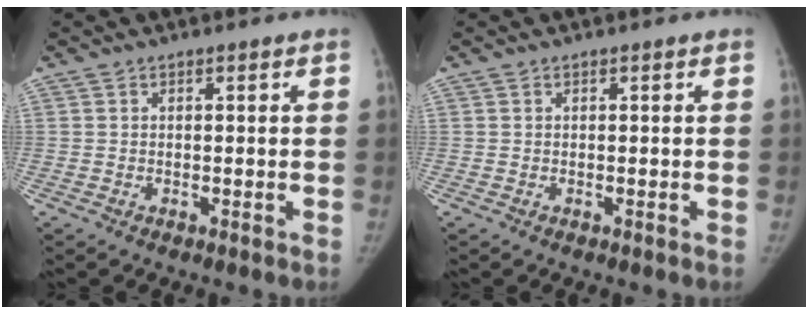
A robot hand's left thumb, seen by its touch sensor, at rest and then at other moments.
{"total": 0.0}